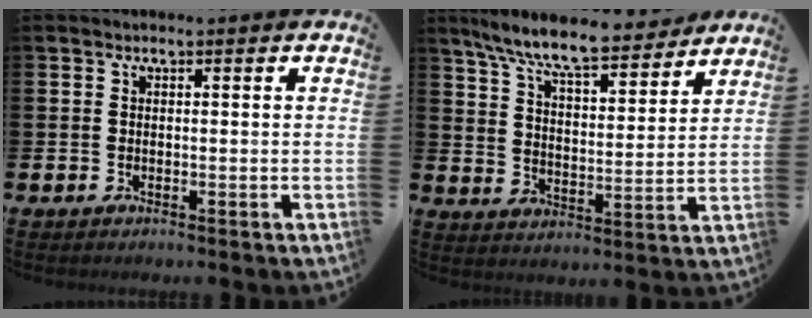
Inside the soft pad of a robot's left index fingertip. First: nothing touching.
{"total": 9.1, "force": [8.3, 1.4, 3.7], "torque": [-0.093, -0.049, 0.143]}